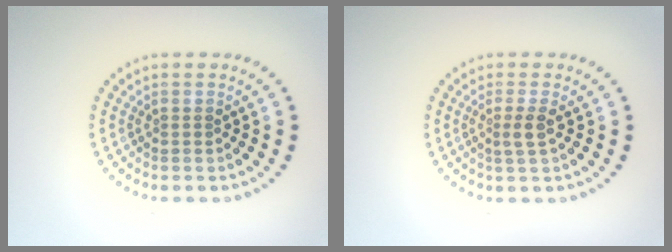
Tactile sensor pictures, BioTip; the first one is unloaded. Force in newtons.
{"total": 1.6, "press": 1.3, "slide": 1.0}